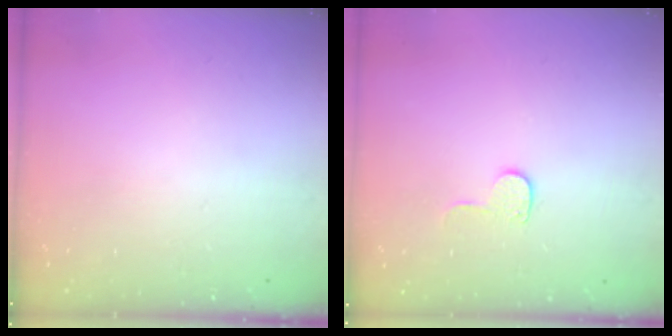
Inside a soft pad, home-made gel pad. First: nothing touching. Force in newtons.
{"total": 6.9, "press": 6.9, "slide": 0.5}